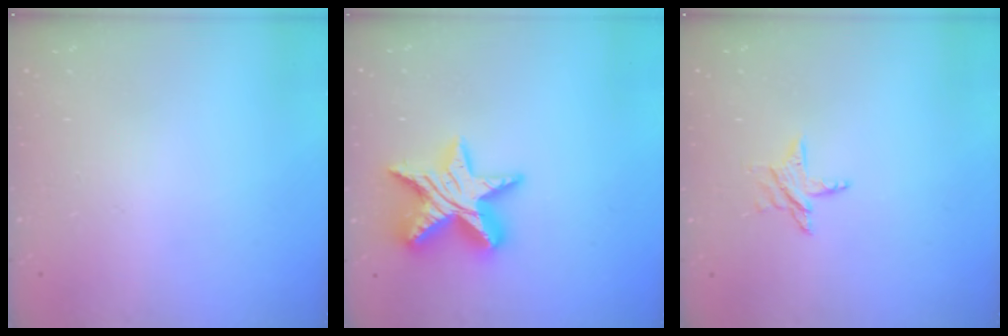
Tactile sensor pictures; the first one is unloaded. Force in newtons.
{"total": 16.3, "press": 16.2, "slide": 1.1}
{"total": 5.1, "press": 5.1, "slide": 0.3}